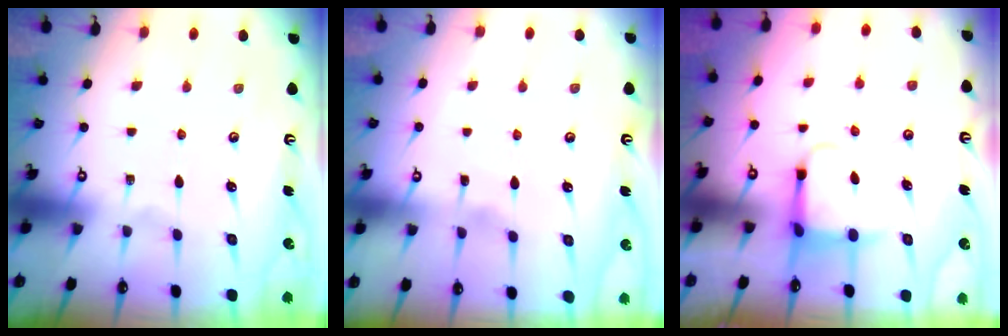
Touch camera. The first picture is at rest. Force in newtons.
{"total": 2.6, "press": 2.5, "slide": 0.2}
{"total": 3.9, "press": 3.7, "slide": 1.2}